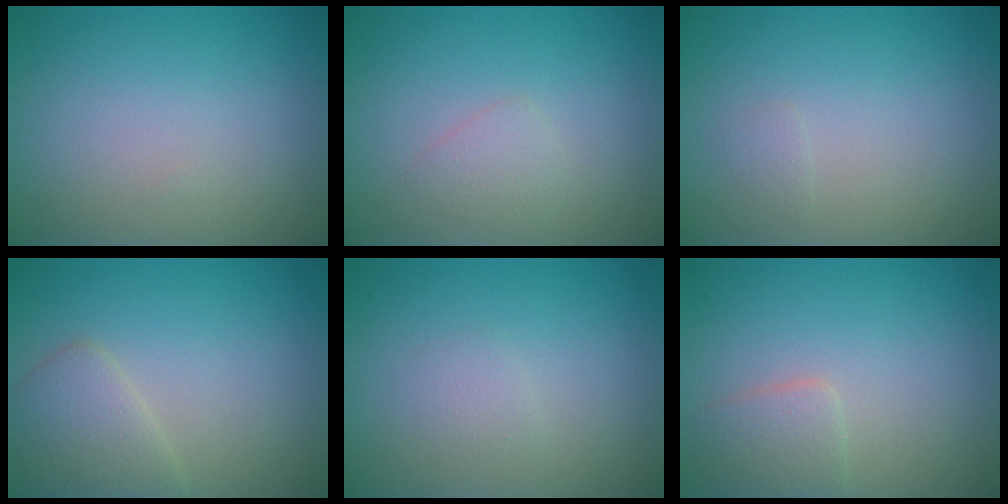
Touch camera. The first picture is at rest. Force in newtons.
{"total": 1.3, "press": 1.3, "slide": 0.1}
{"total": 0.6, "press": 0.6, "slide": 0.1}
{"total": 2.9, "press": 2.9, "slide": 0.1}
{"total": 0.9, "press": 0.9, "slide": 0.1}
{"total": 2.1, "press": 2.1, "slide": 0.1}